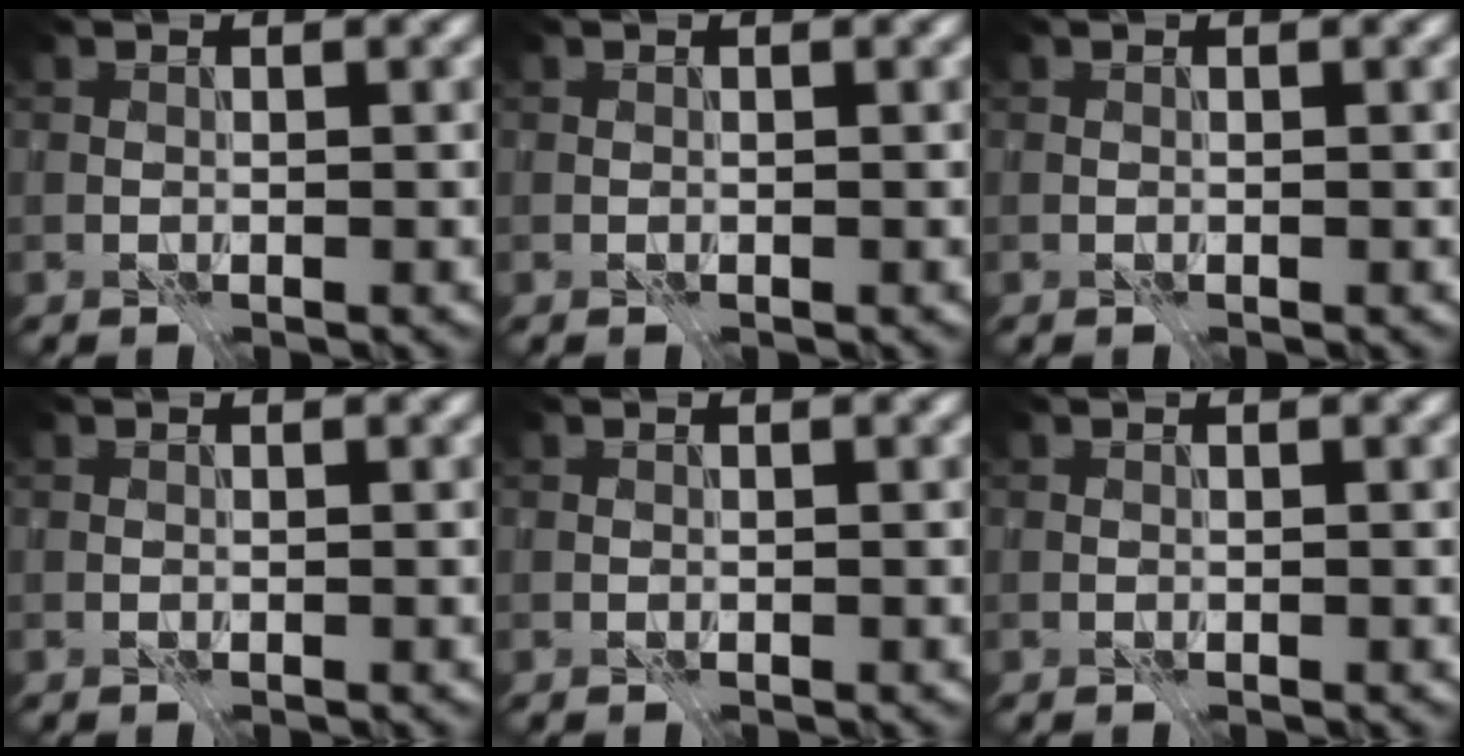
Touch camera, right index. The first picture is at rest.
{"total": 0.0}
{"total": 0.0}
{"total": 0.0}
{"total": 0.0}
{"total": 0.0}